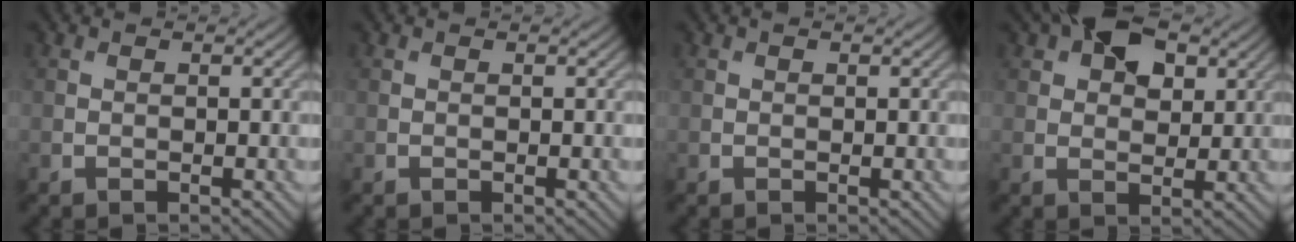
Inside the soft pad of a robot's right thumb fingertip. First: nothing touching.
{"total": 0.0}
{"total": 0.0}
{"total": 8.0, "force": [3.8, 4.7, 5.2], "torque": [-0.092, 0.012, 0.058]}